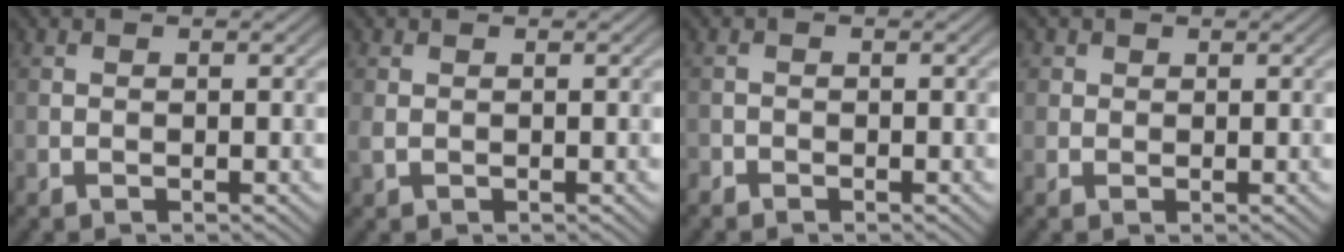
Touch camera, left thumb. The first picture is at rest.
{"total": 1.1, "force": [0.2, 0.9, 0.7], "torque": [-0.025, 0.000, 0.005]}
{"total": 0.9, "force": [-0.8, 0.3, 0.0], "torque": [-0.002, -0.002, -0.019]}
{"total": 1.6, "force": [0.7, 1.4, 0.3], "torque": [-0.007, -0.001, 0.010]}